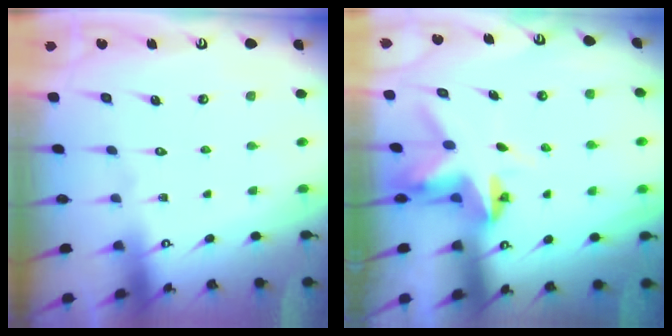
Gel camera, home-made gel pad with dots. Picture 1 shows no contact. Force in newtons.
{"total": 4.8, "press": 4.8, "slide": 0.4}